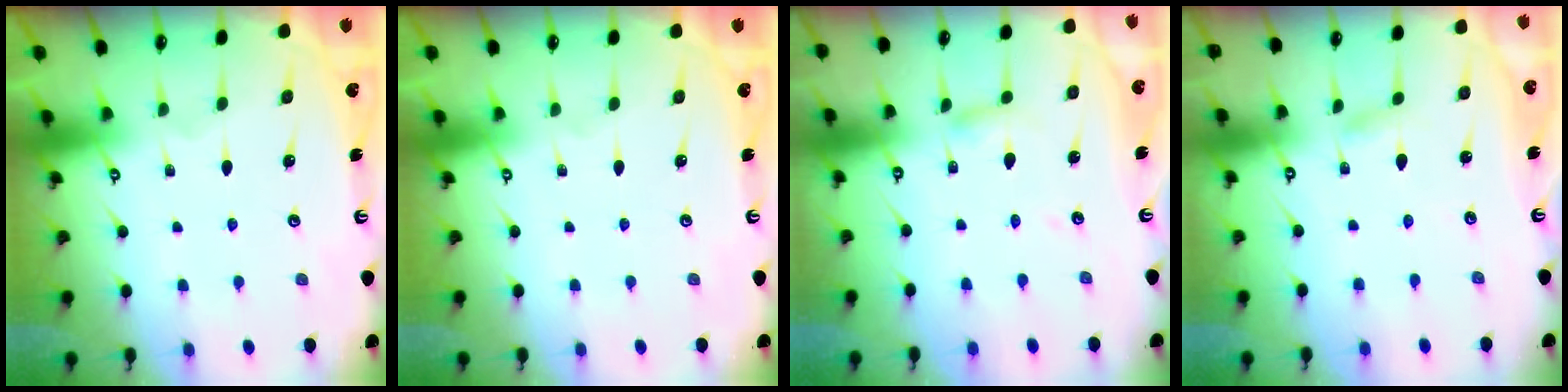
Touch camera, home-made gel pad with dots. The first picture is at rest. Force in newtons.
{"total": 0.0}
{"total": 2.6, "press": 2.6, "slide": 0.2}
{"total": 1.1, "press": 1.1, "slide": 0.1}